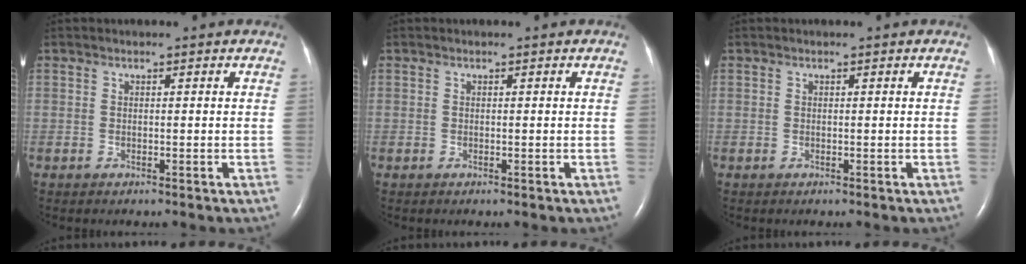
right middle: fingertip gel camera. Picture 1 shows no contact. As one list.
[{"total": 0.0}, {"total": 0.0}]